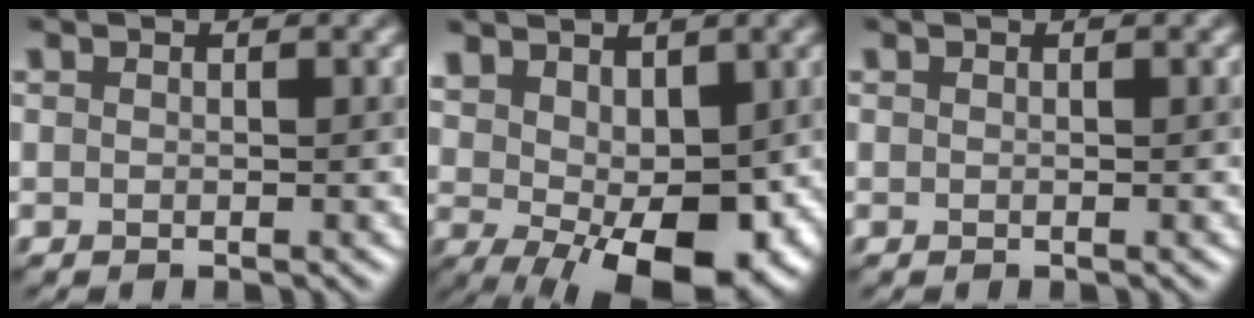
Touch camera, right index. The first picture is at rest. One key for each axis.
{"total": 10.3, "fx": -0.3, "fy": 5.9, "fz": 8.5, "tx": -0.151, "ty": -0.016, "tz": 0.024}
{"total": 0.0}